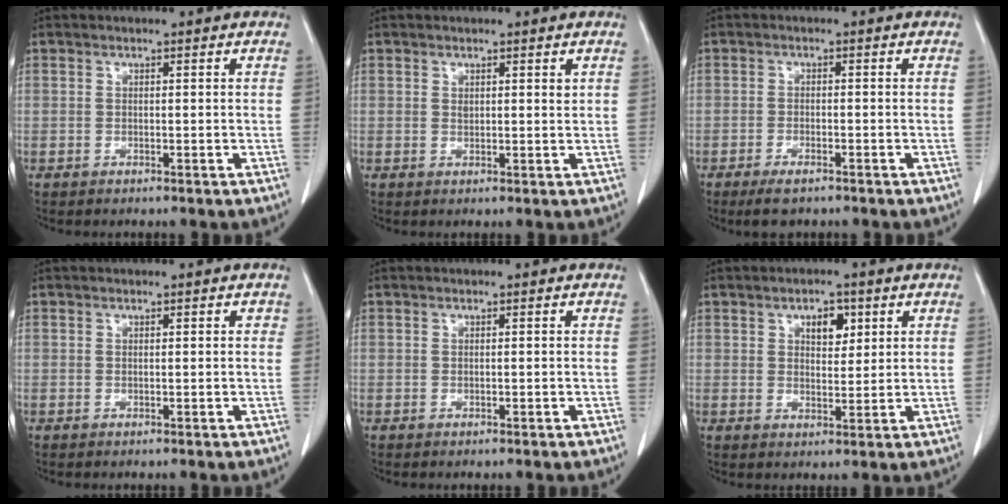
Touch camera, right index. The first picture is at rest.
{"total": 1.2, "force": [0.6, 0.5, 0.9], "torque": [-0.016, -0.001, 0.012]}
{"total": 3.6, "force": [-2.7, 1.0, 2.3], "torque": [-0.043, -0.005, -0.042]}
{"total": 0.5, "force": [0.3, 0.3, 0.4], "torque": [-0.002, 0.001, 0.001]}
{"total": 0.0}
{"total": 4.1, "force": [1.9, 2.2, 2.9], "torque": [-0.043, 0.002, 0.031]}